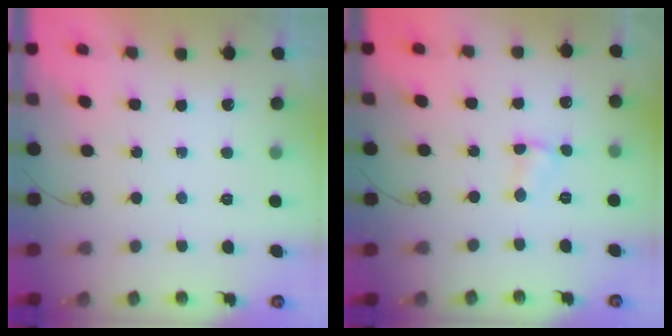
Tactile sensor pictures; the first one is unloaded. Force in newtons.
{"total": 2.3, "press": 2.3, "slide": 0.3}